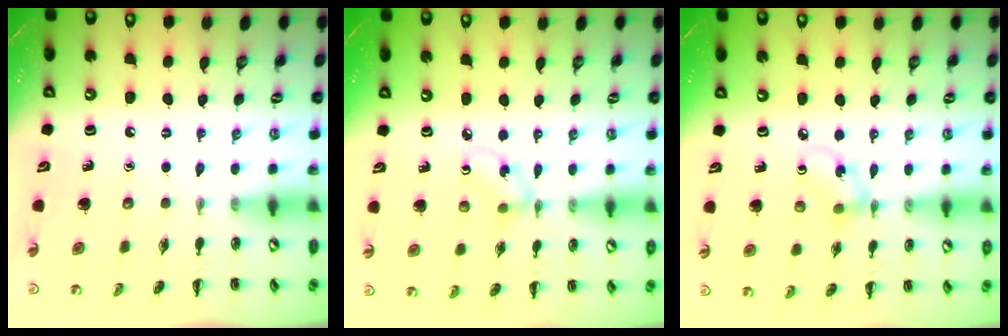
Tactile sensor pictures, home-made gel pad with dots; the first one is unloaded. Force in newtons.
{"total": 2.4, "press": 2.4, "slide": 0.6}
{"total": 4.3, "press": 4.2, "slide": 0.6}